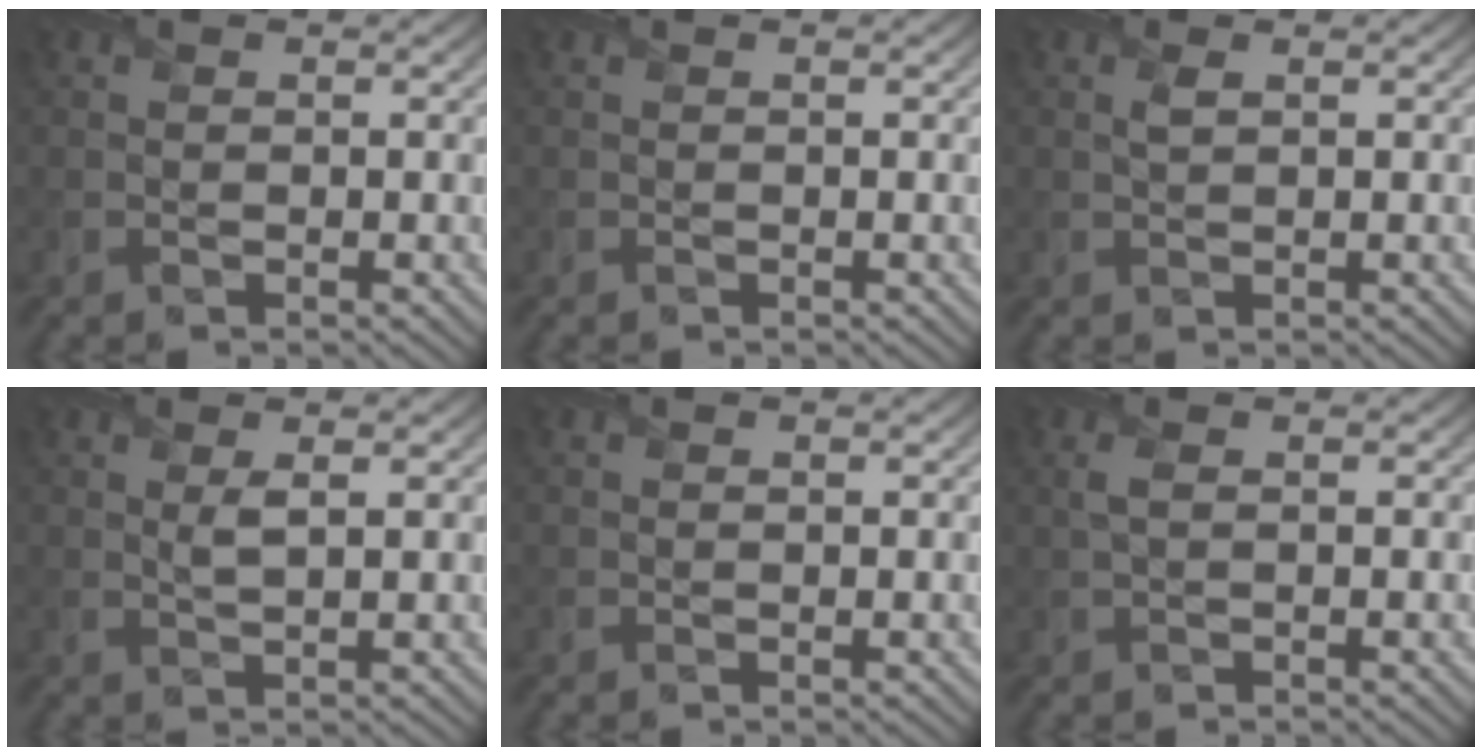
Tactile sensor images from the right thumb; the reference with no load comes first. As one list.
[{"total": 0.0}, {"total": 1.0, "force": [0.5, 0.4, 0.8], "torque": [-0.022, -0.002, 0.010]}, {"total": 1.6, "force": [0.8, 0.3, 1.4], "torque": [-0.029, -0.001, 0.016]}, {"total": 0.0}, {"total": 1.3, "force": [0.4, 0.3, 1.2], "torque": [-0.034, 0.006, 0.007]}]